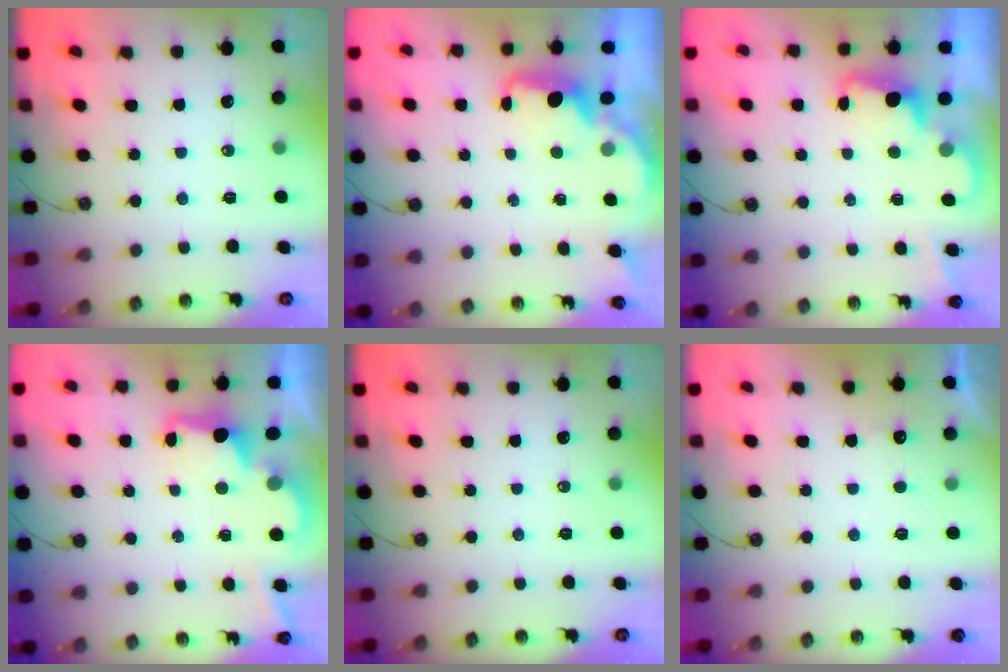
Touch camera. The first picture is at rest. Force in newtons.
{"total": 1.9, "press": 1.8, "slide": 0.5}
{"total": 2.3, "press": 2.2, "slide": 0.5}
{"total": 2.6, "press": 2.5, "slide": 0.8}
{"total": 0.0}
{"total": 1.2, "press": 1.0, "slide": 0.7}